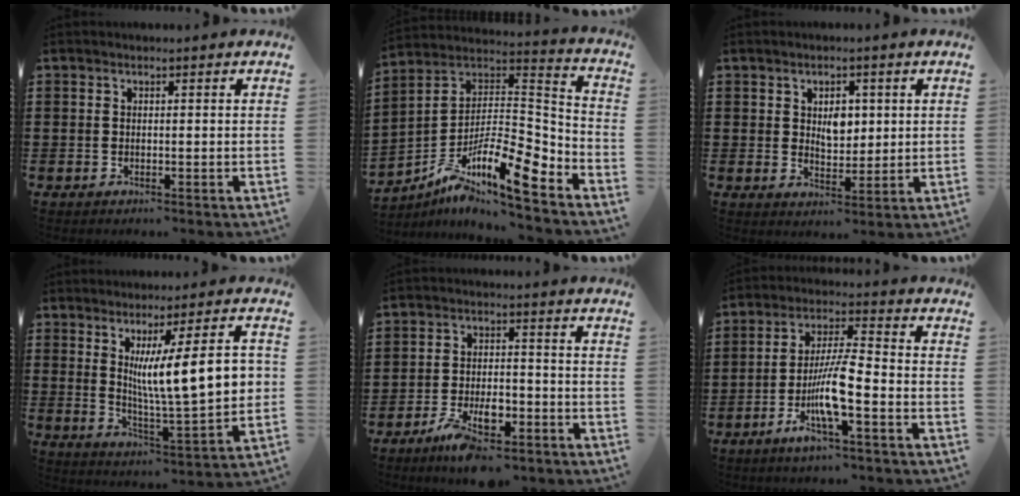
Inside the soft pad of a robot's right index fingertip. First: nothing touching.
{"total": 11.4, "force": [-8.0, 2.6, 7.7], "torque": [-0.141, -0.008, -0.154]}
{"total": 3.9, "force": [1.1, 2.7, 2.6], "torque": [-0.036, 0.002, 0.012]}
{"total": 12.3, "force": [2.5, 2.1, 11.9], "torque": [-0.193, -0.007, 0.038]}
{"total": 6.4, "force": [-4.5, 2.3, 4.0], "torque": [-0.084, 0.007, -0.085]}
{"total": 8.8, "force": [-3.4, 1.2, 8.1], "torque": [-0.167, -0.012, -0.068]}